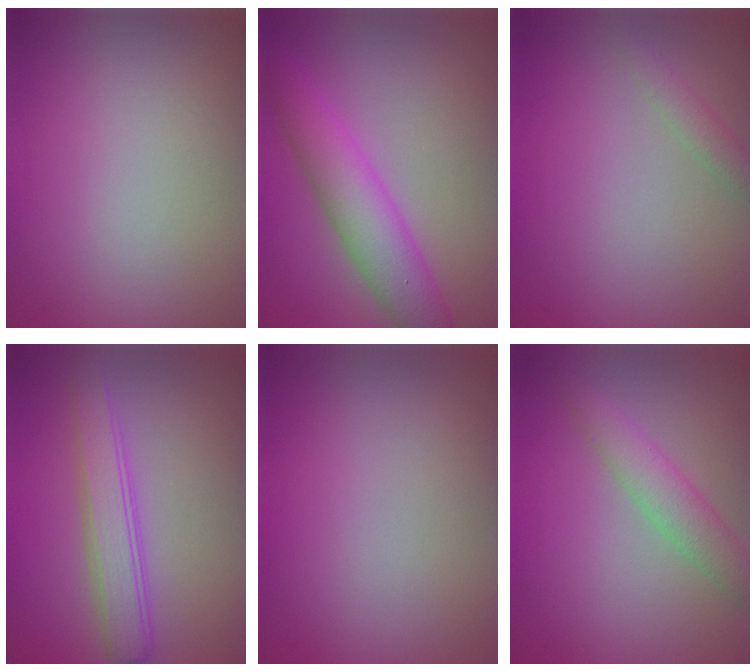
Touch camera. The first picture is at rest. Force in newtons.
{"total": 5.2, "press": 5.2, "slide": 0.1}
{"total": 1.3, "press": 1.3, "slide": 0.1}
{"total": 3.5, "press": 3.5, "slide": 0.0}
{"total": 0.0}
{"total": 3.1, "press": 3.1, "slide": 0.1}